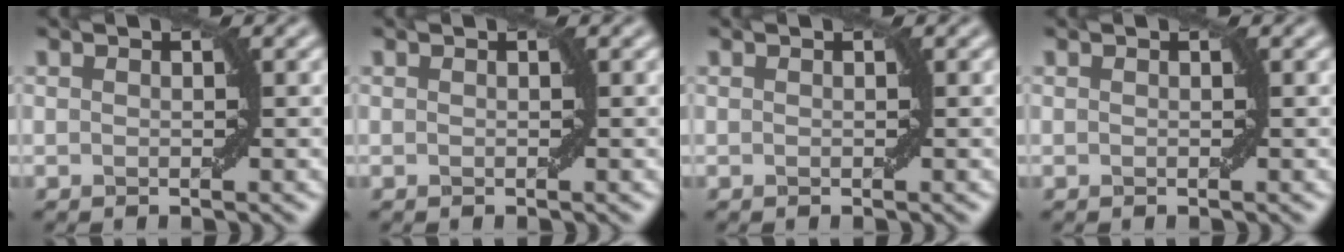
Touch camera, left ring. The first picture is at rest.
{"total": 0.0}
{"total": 0.0}
{"total": 0.0}